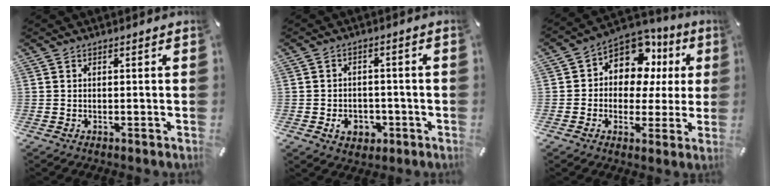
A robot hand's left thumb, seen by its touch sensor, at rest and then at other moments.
{"total": 5.7, "force": [-1.8, 4.6, 2.8], "torque": [-0.052, 0.005, -0.034]}
{"total": 11.8, "force": [4.8, 9.0, 5.8], "torque": [-0.093, -0.035, 0.090]}